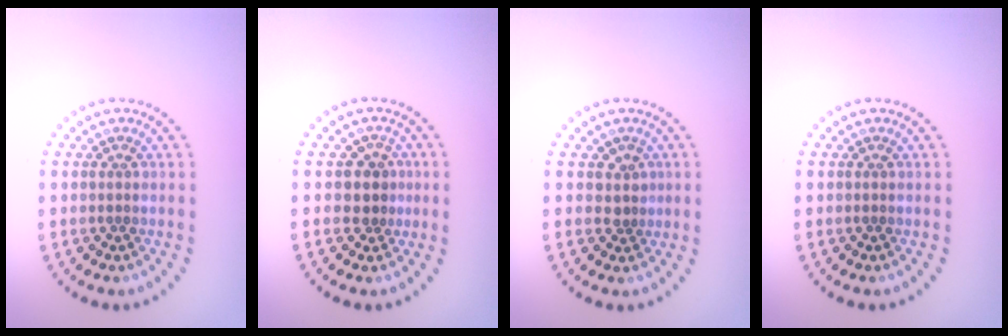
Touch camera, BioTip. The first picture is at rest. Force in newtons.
{"total": 1.8, "press": 1.4, "slide": 1.1}
{"total": 1.5, "press": 1.2, "slide": 0.9}
{"total": 0.0}